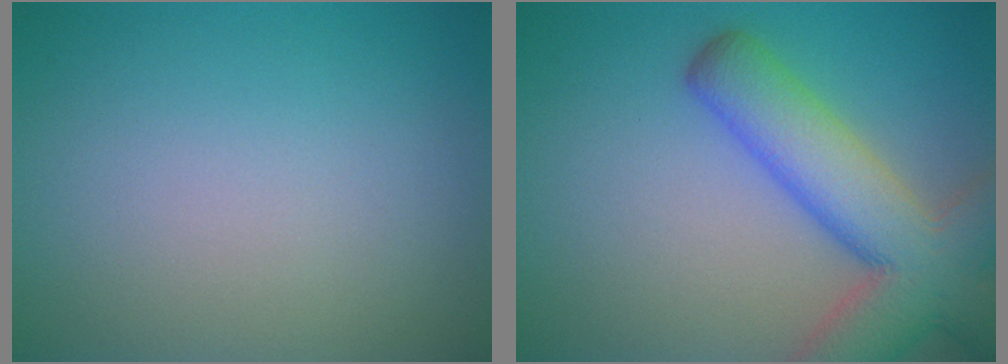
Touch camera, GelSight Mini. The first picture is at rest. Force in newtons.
{"total": 9.1, "press": 9.1, "slide": 0.6}